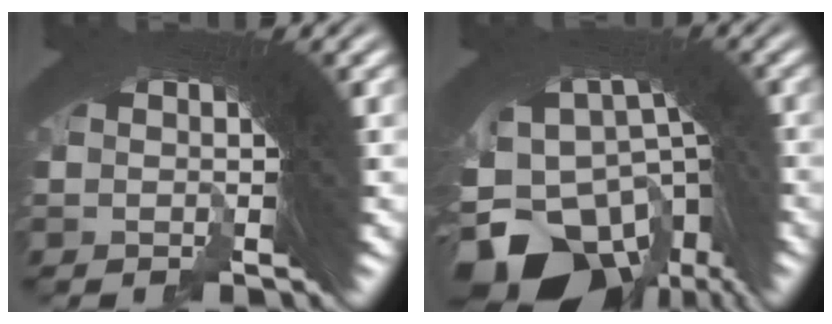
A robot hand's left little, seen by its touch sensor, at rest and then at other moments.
{"total": 17.2, "force": [-6.2, 11.0, 11.7], "torque": [-0.250, -0.070, -0.066]}